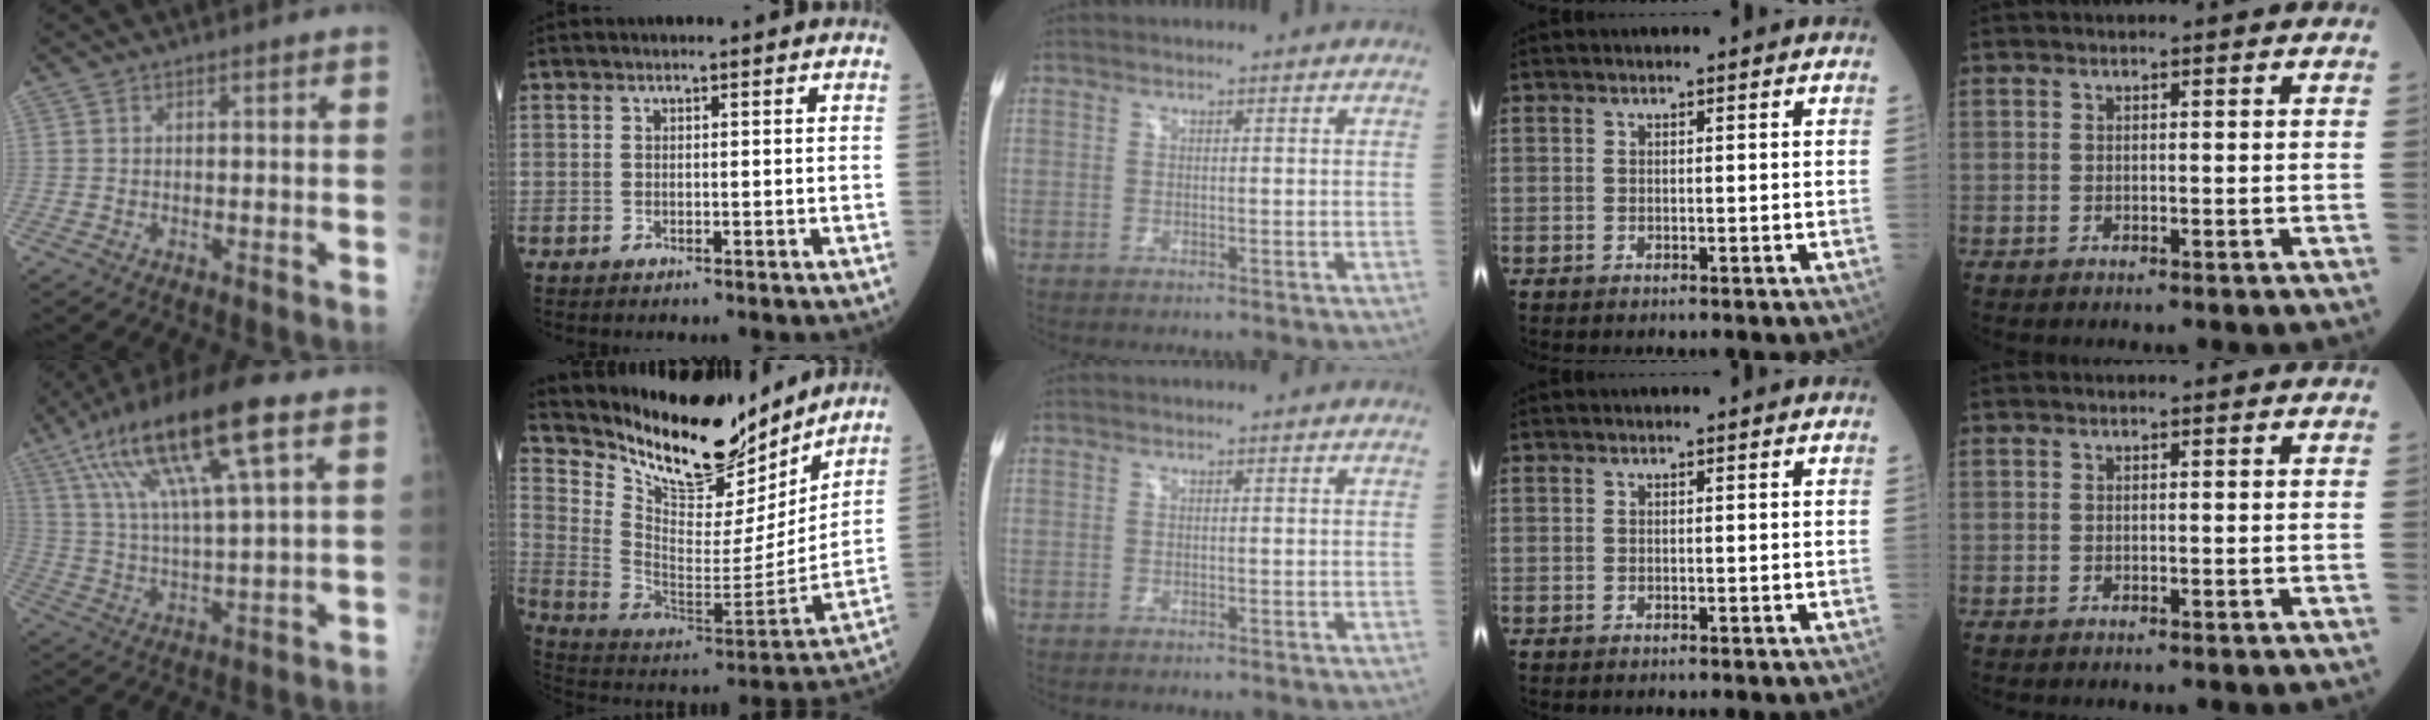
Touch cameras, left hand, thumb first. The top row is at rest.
{"thumb": {"total": 18.9, "force": [8.7, 3.7, 16.4], "torque": [-0.308, -0.002, 0.152]}, "index": {"total": 19.3, "force": [17.2, 5.4, 6.9], "torque": [-0.132, -0.038, 0.281]}}